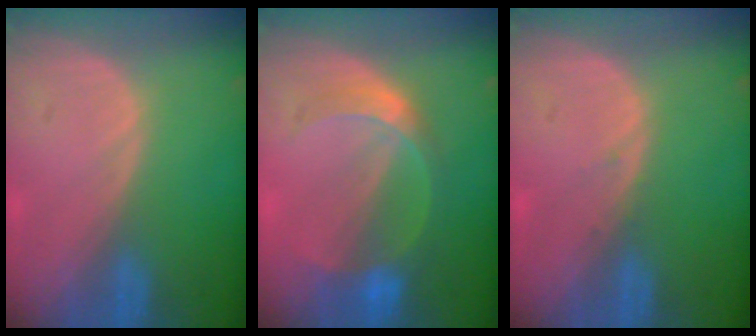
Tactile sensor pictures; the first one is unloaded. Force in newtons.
{"total": 6.3, "press": 5.6, "slide": 3.0}
{"total": 0.6, "press": 0.3, "slide": 0.5}